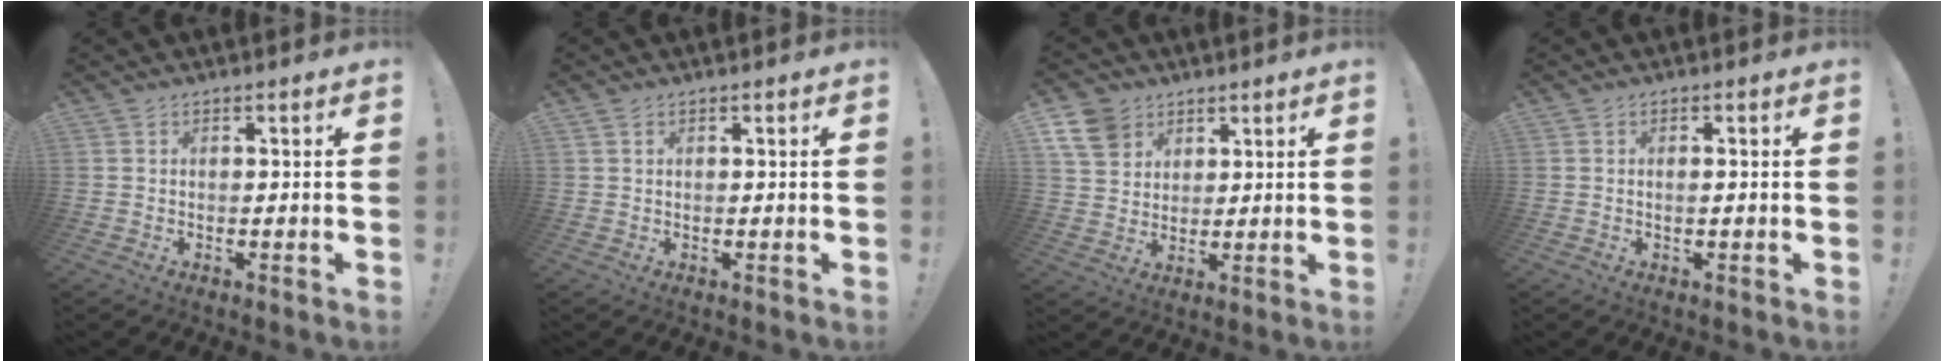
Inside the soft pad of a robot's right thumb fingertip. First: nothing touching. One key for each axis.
{"total": 1.1, "fx": 0.6, "fy": 0.8, "fz": 0.5, "tx": -0.015, "ty": 0.005, "tz": 0.013}
{"total": 9.9, "fx": 5.5, "fy": 7.4, "fz": 3.5, "tx": -0.064, "ty": -0.022, "tz": 0.113}
{"total": 0.8, "fx": 0.1, "fy": 0.0, "fz": 0.8, "tx": -0.010, "ty": -0.003, "tz": 0.000}